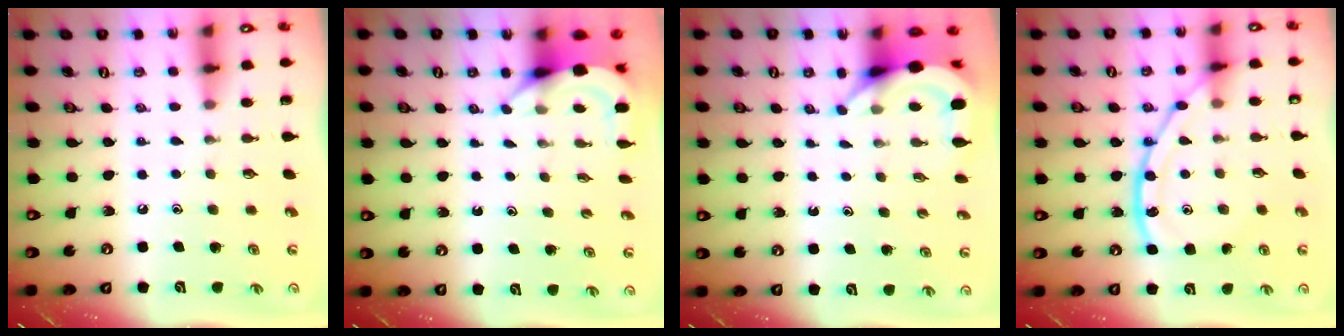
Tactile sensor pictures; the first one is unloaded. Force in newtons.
{"total": 4.7, "press": 4.7, "slide": 0.5}
{"total": 6.5, "press": 6.5, "slide": 0.6}
{"total": 12.7, "press": 12.7, "slide": 0.2}